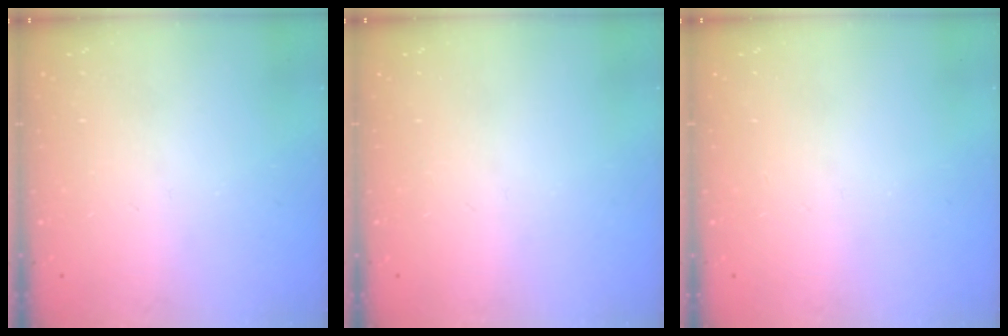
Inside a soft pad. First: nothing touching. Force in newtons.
{"total": 0.0}
{"total": 0.0}